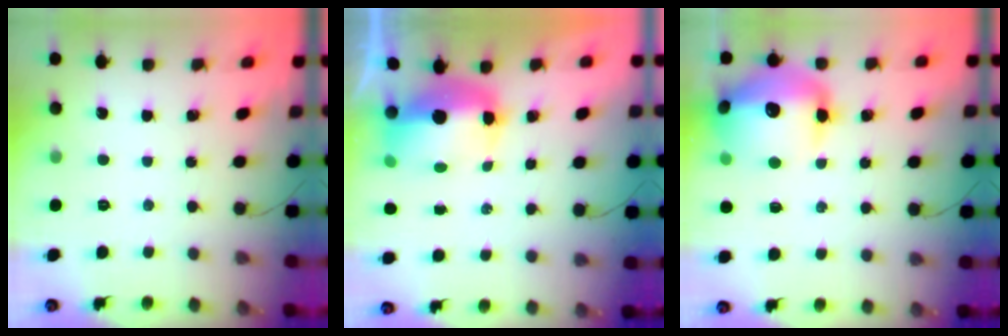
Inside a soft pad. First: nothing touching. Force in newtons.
{"total": 8.7, "press": 8.5, "slide": 1.7}
{"total": 19.4, "press": 19.0, "slide": 3.8}